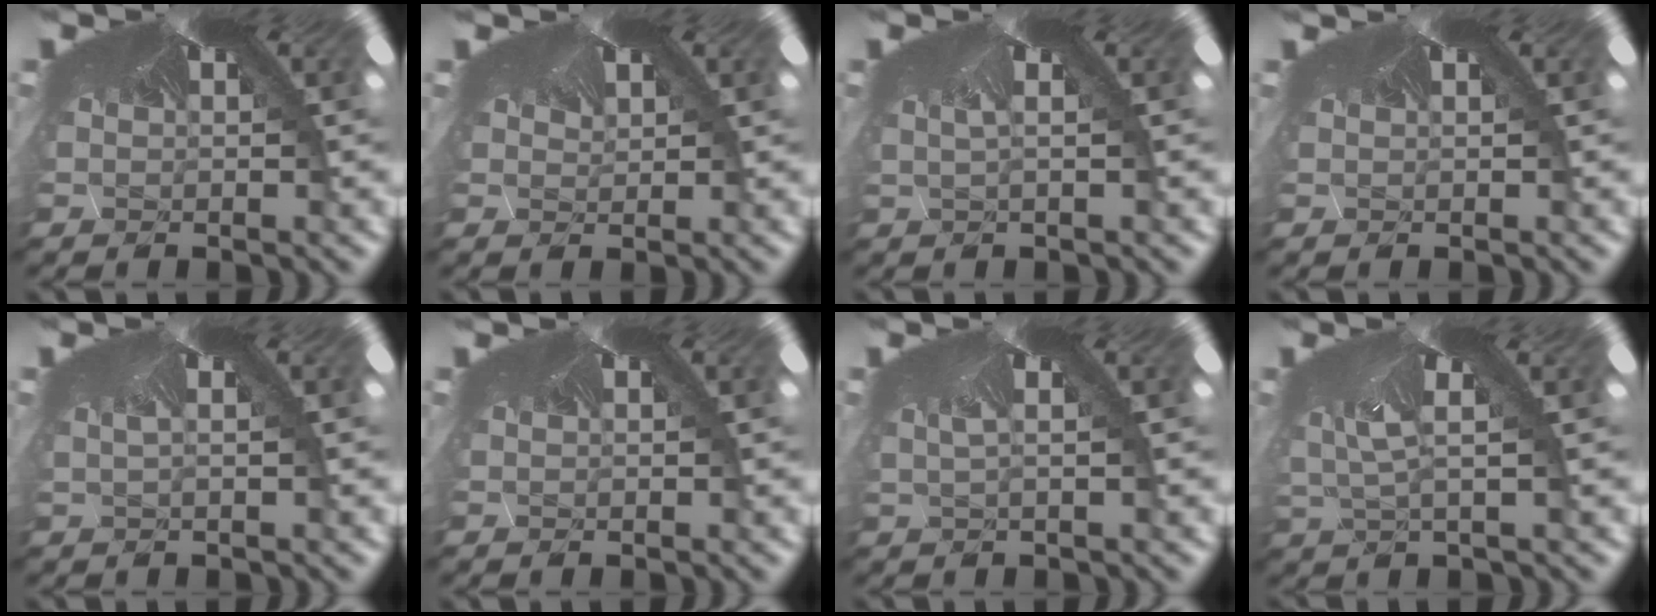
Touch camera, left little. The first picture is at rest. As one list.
[{"total": 1.1, "force": [0.7, 0.5, 0.7], "torque": [-0.012, 0.009, 0.014]}, {"total": 1.4, "force": [-1.1, -0.8, -0.1], "torque": [0.014, -0.013, -0.011]}, {"total": 0.6, "force": [0.0, 0.0, -0.6], "torque": [0.008, -0.002, 0.000]}, {"total": 1.1, "force": [-0.9, -0.7, 0.0], "torque": [0.014, -0.007, -0.009]}, {"total": 0.0}, {"total": 1.7, "force": [-1.4, -1.0, -0.1], "torque": [0.013, -0.016, -0.012]}, {"total": 2.8, "force": [-2.5, -1.3, -0.4], "torque": [-0.021, -0.036, -0.013]}]